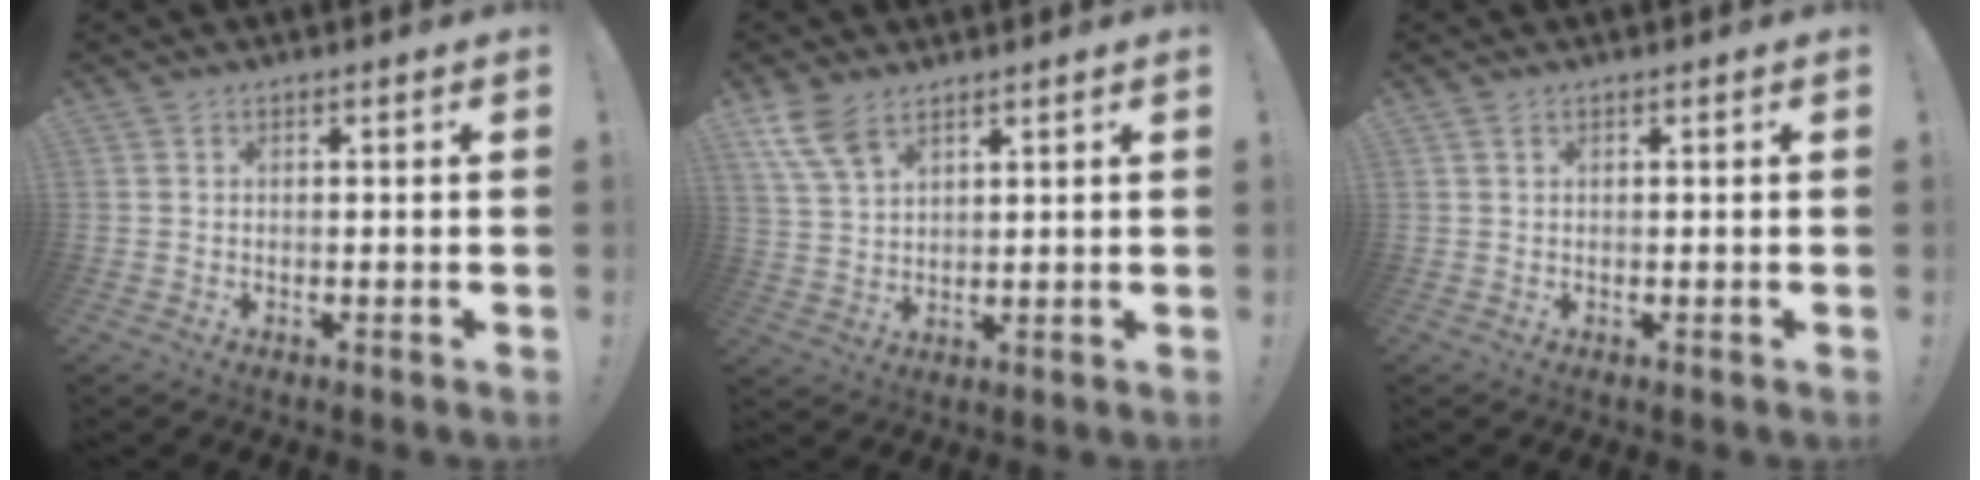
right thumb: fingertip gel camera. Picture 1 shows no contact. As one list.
[{"total": 7.8, "force": [5.3, 3.7, 4.4], "torque": [-0.085, -0.020, 0.104]}, {"total": 0.7, "force": [0.4, 0.4, 0.4], "torque": [-0.013, 0.002, 0.010]}]